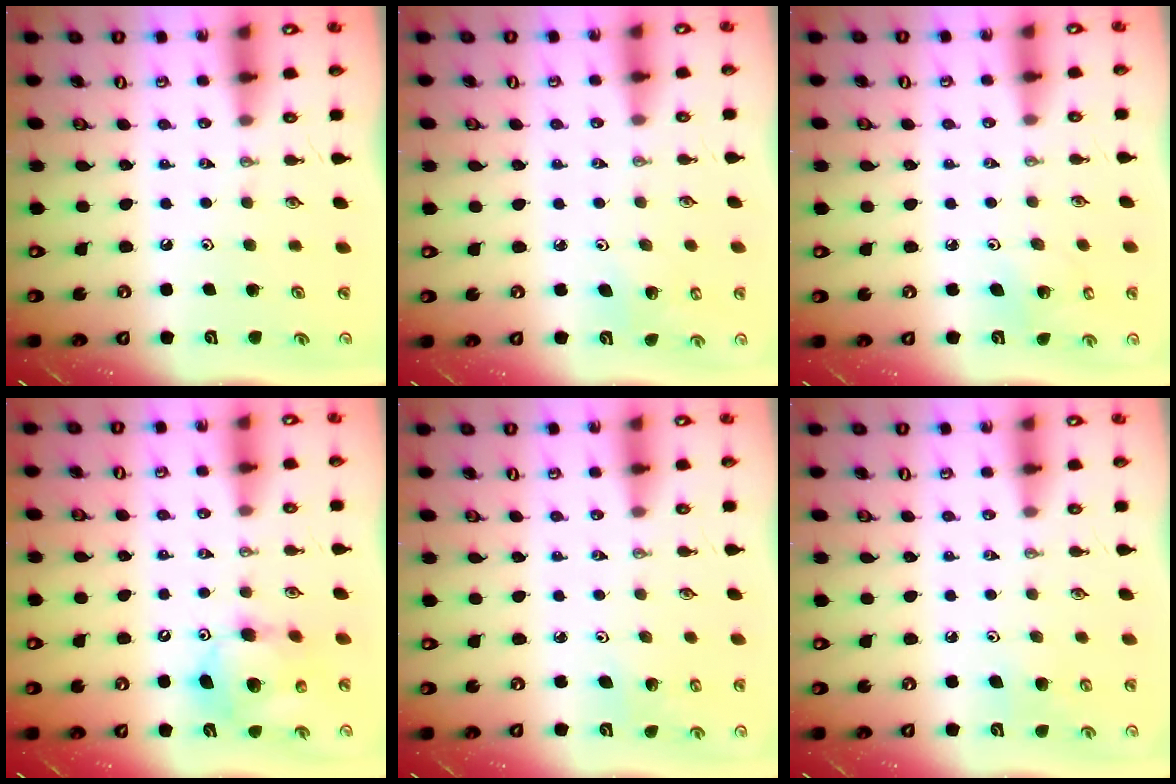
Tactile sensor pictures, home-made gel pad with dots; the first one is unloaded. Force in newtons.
{"total": 4.2, "press": 4.1, "slide": 0.9}
{"total": 3.3, "press": 3.3, "slide": 0.2}
{"total": 12.2, "press": 11.9, "slide": 2.4}
{"total": 2.8, "press": 2.8, "slide": 0.2}
{"total": 5.6, "press": 5.4, "slide": 1.4}